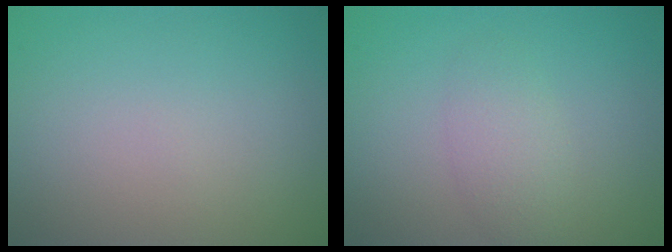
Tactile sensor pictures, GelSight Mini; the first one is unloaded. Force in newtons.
{"total": 2.2, "press": 2.2, "slide": 0.1}